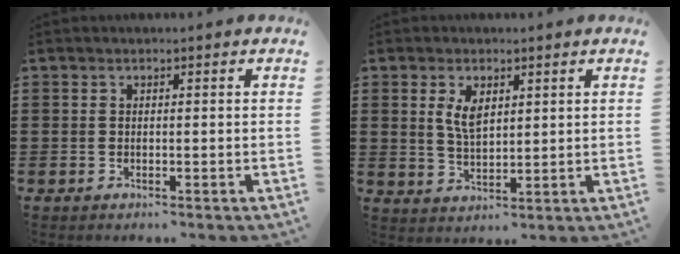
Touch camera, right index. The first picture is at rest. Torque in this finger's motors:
{"motor_torque": [0.42, -0.38, 0.14, 0.09]}